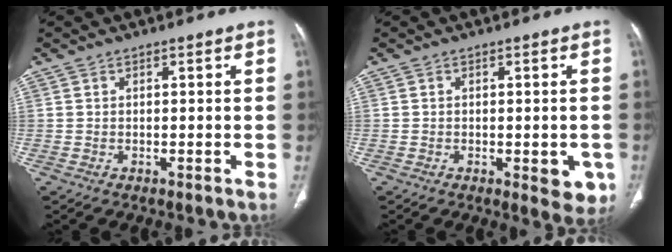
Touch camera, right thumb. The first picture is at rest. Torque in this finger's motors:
{"motor_torque": [0.50, 0.97, -0.21, 0.09, 0.12]}